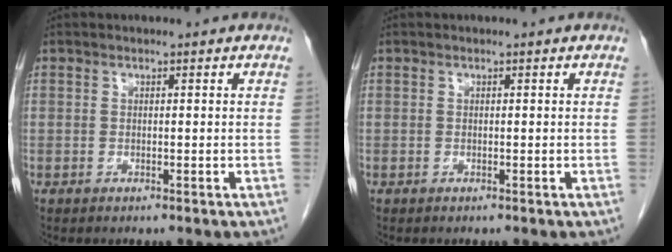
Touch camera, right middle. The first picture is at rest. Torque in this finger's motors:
{"motor_torque": [0.05, 0.16, -0.03, 0.00]}